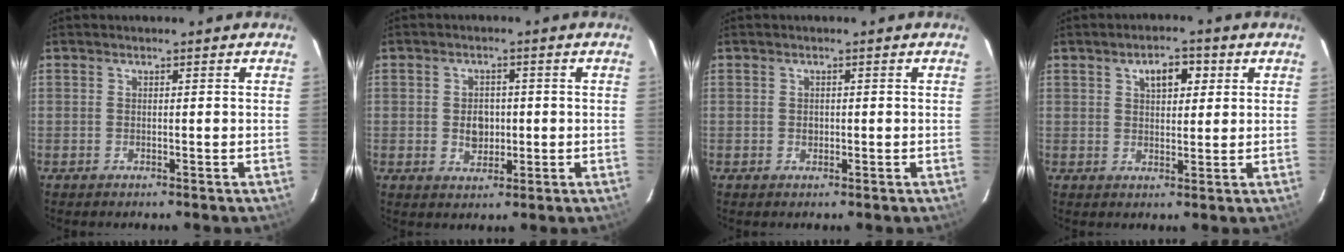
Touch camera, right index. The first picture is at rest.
{"total": 4.4, "force": [-0.3, 3.4, 2.7], "torque": [-0.045, 0.004, -0.001]}
{"total": 1.0, "force": [-0.1, 0.9, 0.4], "torque": [-0.005, 0.002, -0.001]}
{"total": 5.1, "force": [2.2, 2.8, 3.7], "torque": [-0.057, 0.016, 0.036]}